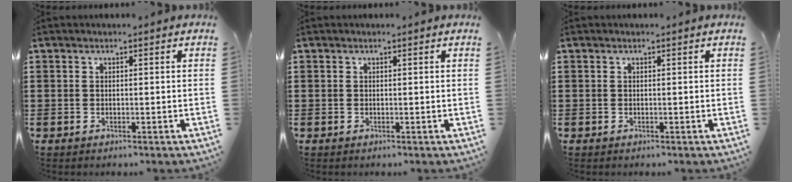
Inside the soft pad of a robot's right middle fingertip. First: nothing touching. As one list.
[{"total": 0.0}, {"total": 0.0}]